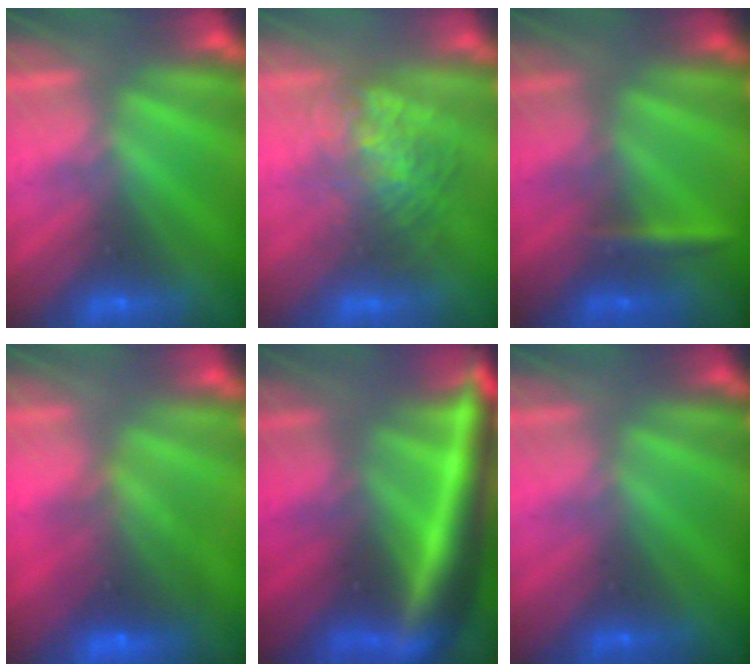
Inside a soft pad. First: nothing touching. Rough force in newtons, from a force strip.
{"total": 3.7}
{"total": 2.3}
{"total": 7.4}
{"total": 7.7}
{"total": 2.4}